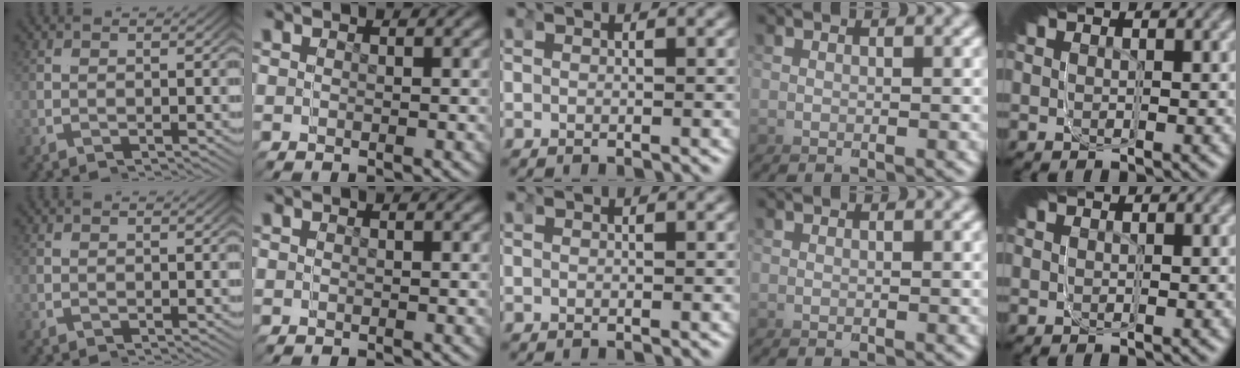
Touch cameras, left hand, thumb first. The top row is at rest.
{}